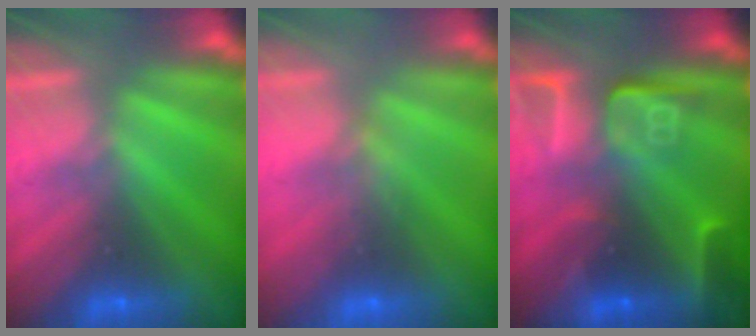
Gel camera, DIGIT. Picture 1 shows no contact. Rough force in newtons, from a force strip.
{"total": 4.7}
{"total": 7.9}